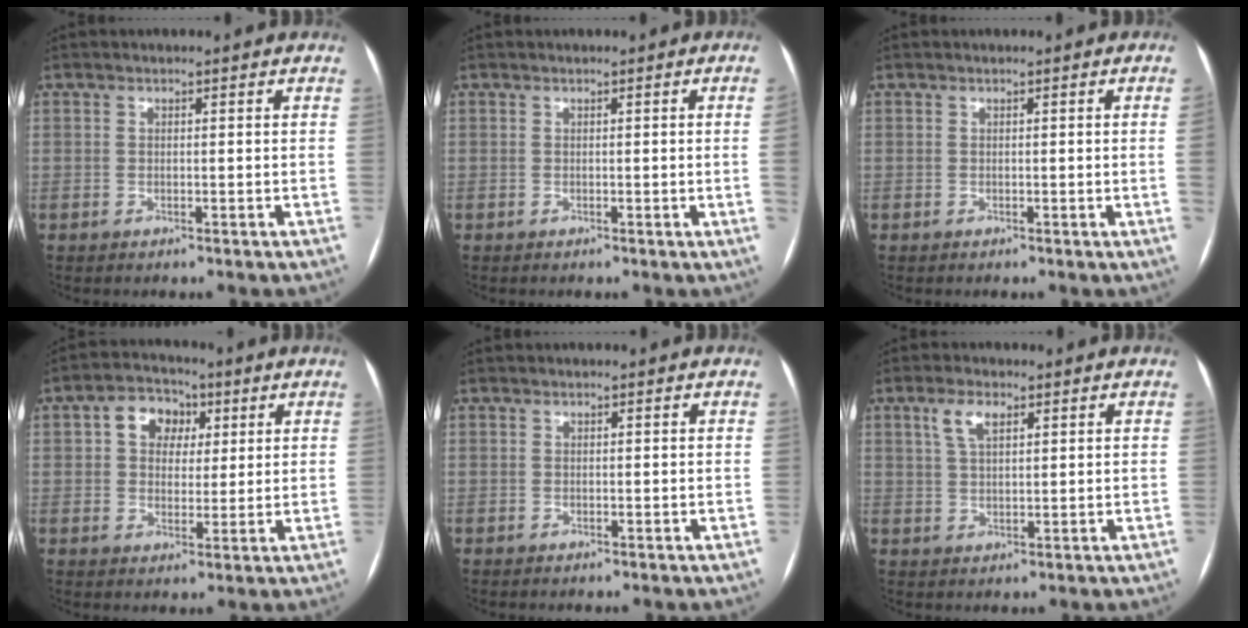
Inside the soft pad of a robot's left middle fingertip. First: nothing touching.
{"total": 2.0, "force": [-0.2, -0.8, 1.9], "torque": [-0.023, -0.001, -0.002]}
{"total": 1.6, "force": [-0.2, -0.6, 1.4], "torque": [-0.016, 0.000, -0.003]}
{"total": 6.9, "force": [2.3, 5.2, 3.9], "torque": [-0.067, 0.025, 0.037]}
{"total": 0.0}
{"total": 4.1, "force": [2.1, 1.6, 3.1], "torque": [-0.068, 0.010, 0.042]}